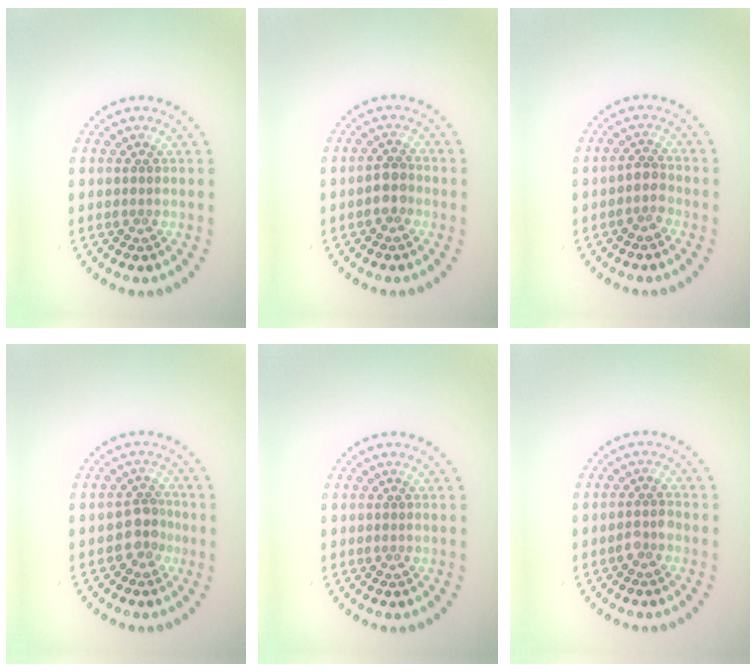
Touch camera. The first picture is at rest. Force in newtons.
{"total": 1.8, "press": 1.6, "slide": 0.9}
{"total": 1.8, "press": 1.5, "slide": 1.1}
{"total": 2.2, "press": 1.6, "slide": 1.4}
{"total": 0.0}
{"total": 1.2, "press": 1.1, "slide": 0.4}